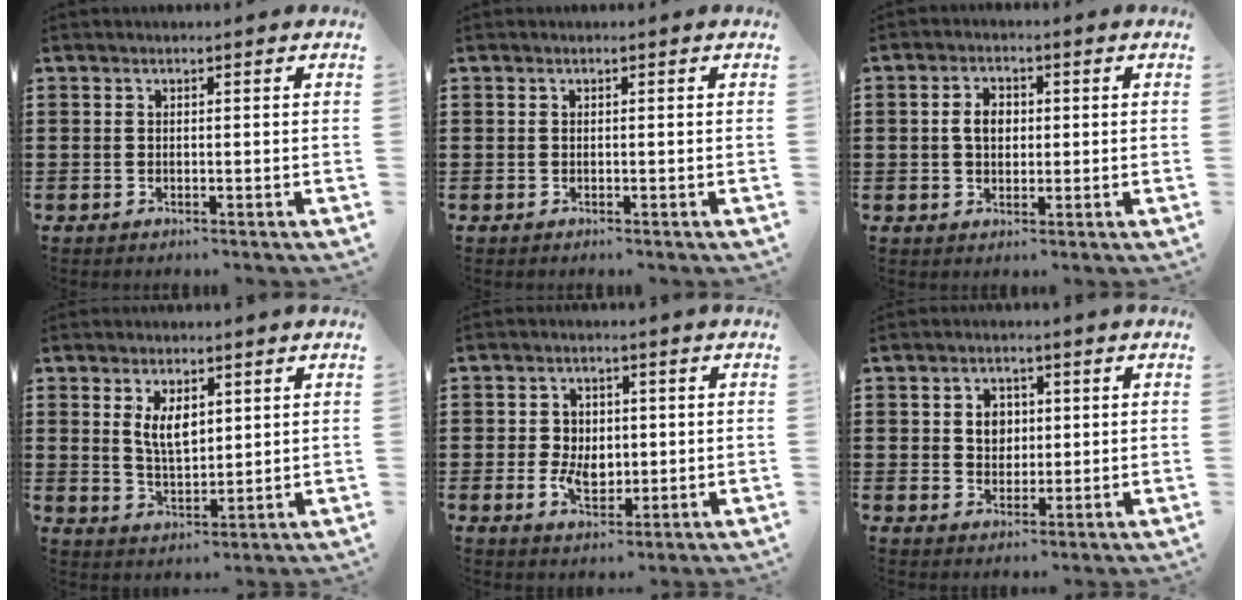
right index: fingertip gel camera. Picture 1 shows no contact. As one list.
[{"total": 0.0}, {"total": 3.4, "force": [0.2, 2.2, 2.5], "torque": [-0.054, 0.010, 0.001]}, {"total": 5.0, "force": [1.9, 2.4, 4.0], "torque": [-0.076, 0.003, 0.032]}, {"total": 4.9, "force": [-0.5, 3.6, 3.3], "torque": [-0.069, 0.012, -0.009]}, {"total": 3.4, "force": [0.7, 2.9, 1.6], "torque": [-0.043, 0.012, 0.010]}]